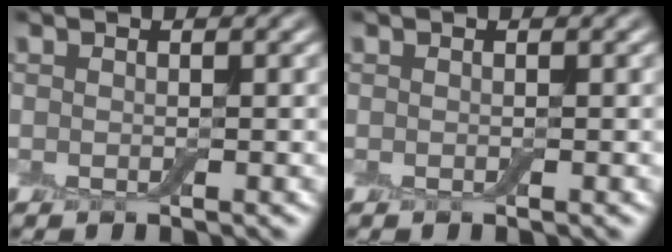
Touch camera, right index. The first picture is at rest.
{"total": 0.0}